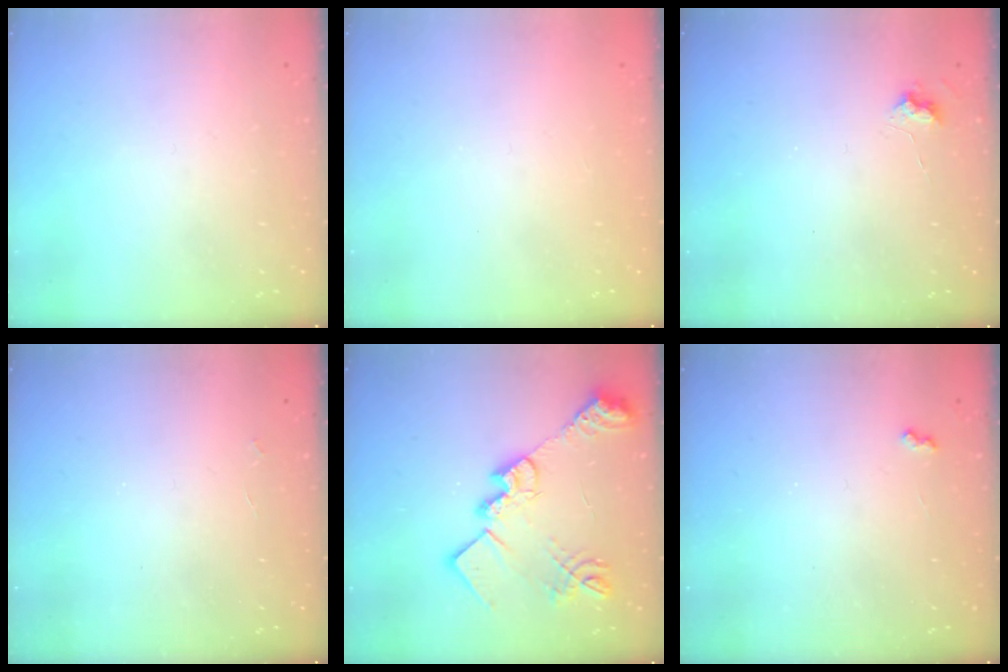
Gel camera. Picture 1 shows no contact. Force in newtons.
{"total": 1.1, "press": 1.1, "slide": 0.1}
{"total": 4.1, "press": 4.0, "slide": 0.6}
{"total": 2.0, "press": 2.0, "slide": 0.4}
{"total": 22.5, "press": 22.4, "slide": 1.6}
{"total": 3.5, "press": 3.4, "slide": 0.5}